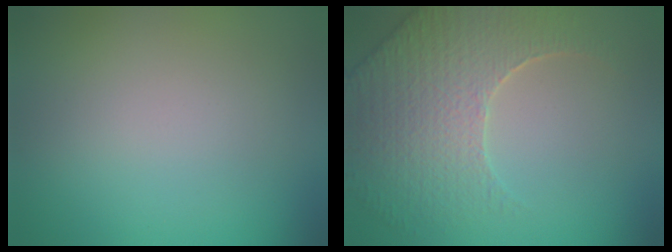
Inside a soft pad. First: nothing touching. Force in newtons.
{"total": 5.9, "press": 5.1, "slide": 3.0}